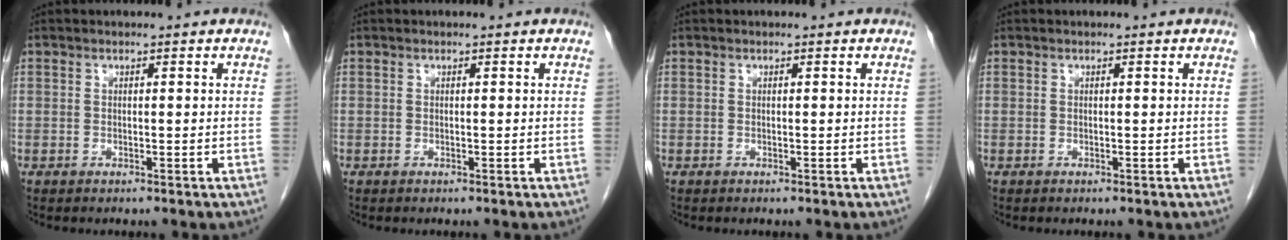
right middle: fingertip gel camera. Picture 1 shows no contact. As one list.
[{"total": 0.0}, {"total": 0.0}, {"total": 0.0}]